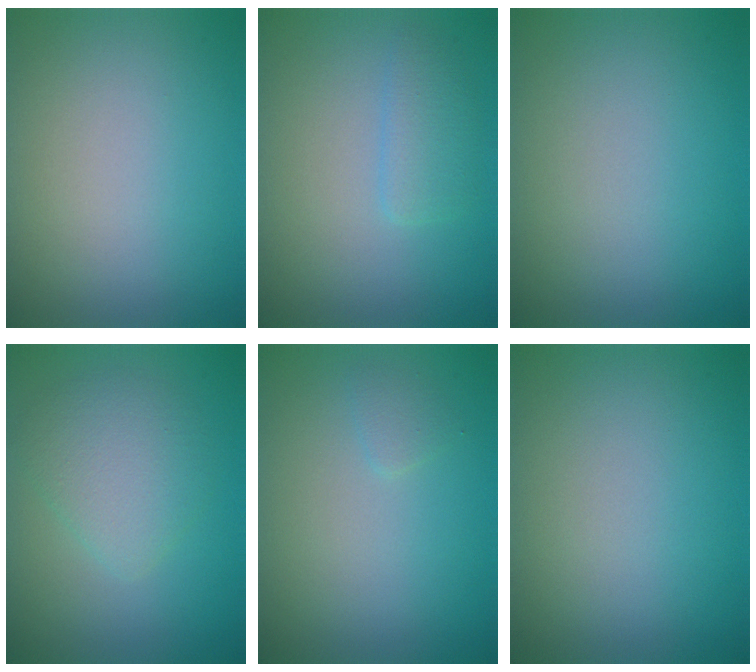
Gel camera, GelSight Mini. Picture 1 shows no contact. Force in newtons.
{"total": 1.9, "press": 1.9, "slide": 0.1}
{"total": 0.0}
{"total": 3.4, "press": 3.4, "slide": 0.1}
{"total": 0.7, "press": 0.7, "slide": 0.0}
{"total": 0.0}